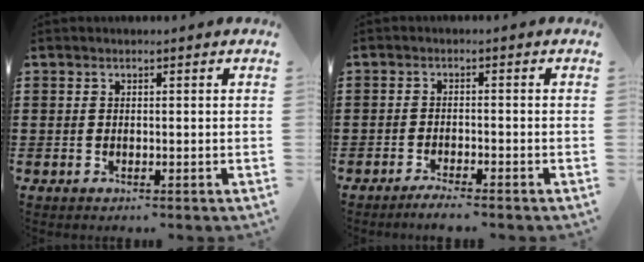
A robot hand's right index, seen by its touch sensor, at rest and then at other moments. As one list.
[{"total": 2.0, "force": [-1.9, -0.3, 0.5], "torque": [-0.009, 0.001, -0.036]}]